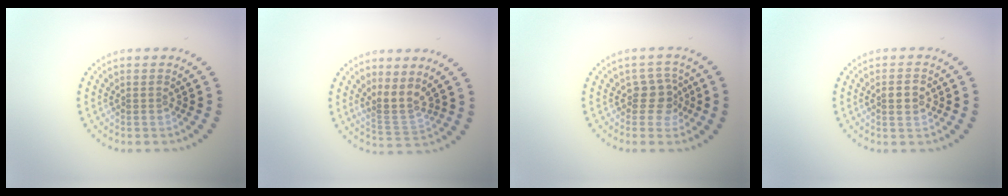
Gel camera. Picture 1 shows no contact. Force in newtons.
{"total": 2.5, "press": 1.7, "slide": 1.9}
{"total": 2.5, "press": 1.9, "slide": 1.6}
{"total": 2.3, "press": 2.3, "slide": 0.1}